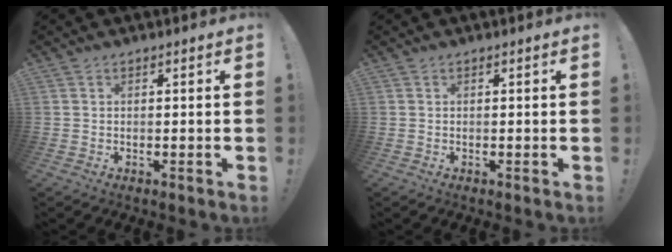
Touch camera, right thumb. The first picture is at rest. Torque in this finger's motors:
{"motor_torque": [-0.01, 0.57, 0.17, -0.04, -0.05]}